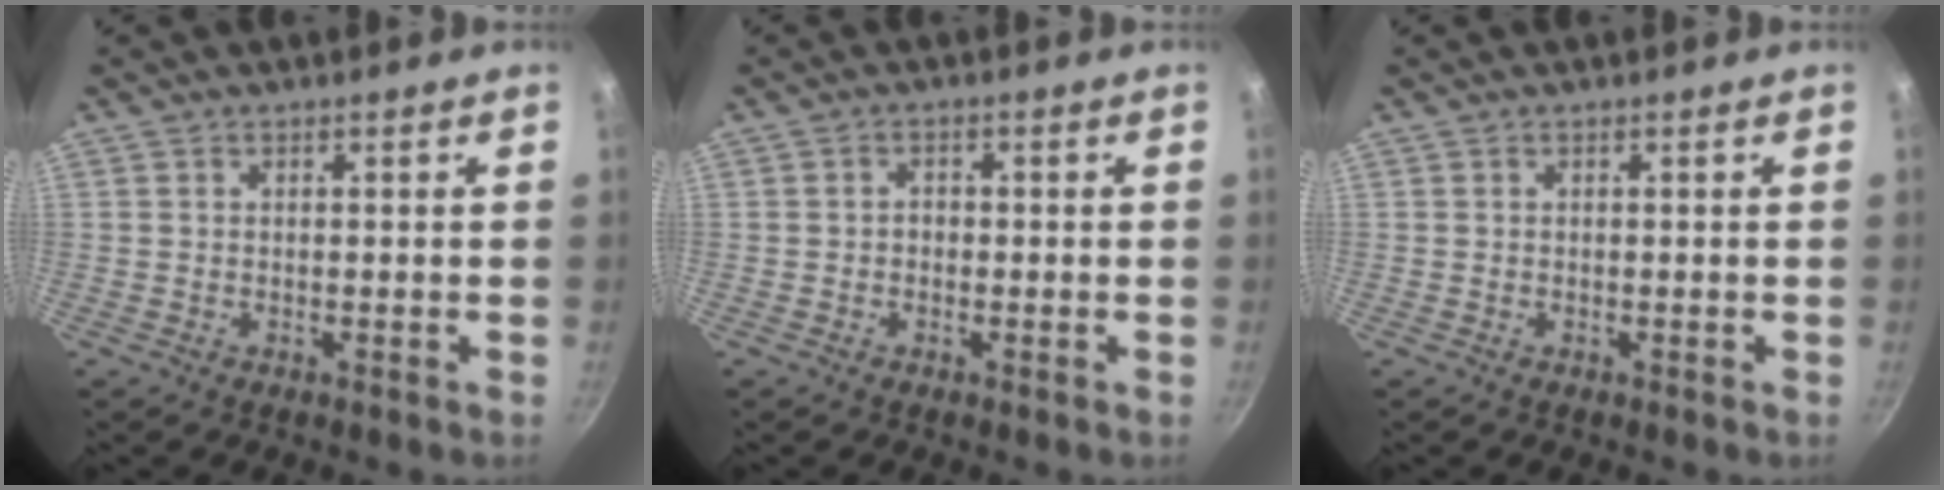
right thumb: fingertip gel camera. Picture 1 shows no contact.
{"total": 1.5, "force": [-0.4, 1.3, 0.7], "torque": [-0.007, 0.008, -0.010]}
{"total": 0.0}